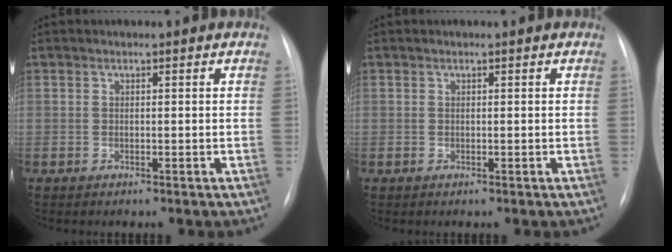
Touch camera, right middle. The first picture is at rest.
{"total": 0.0}